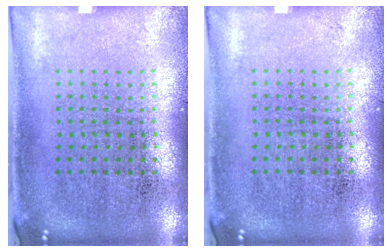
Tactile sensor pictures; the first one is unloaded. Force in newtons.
{"total": 0.0}